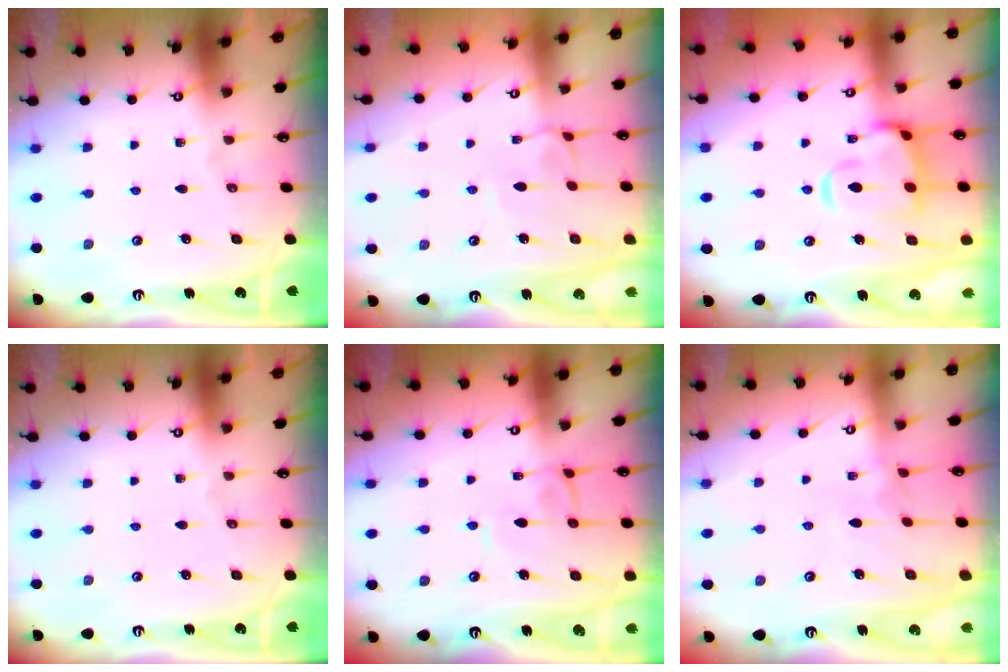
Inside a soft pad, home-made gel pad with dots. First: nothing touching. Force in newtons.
{"total": 4.1, "press": 4.1, "slide": 0.1}
{"total": 6.8, "press": 6.5, "slide": 1.8}
{"total": 0.0}
{"total": 0.6, "press": 0.5, "slide": 0.2}
{"total": 2.9, "press": 2.9, "slide": 0.2}